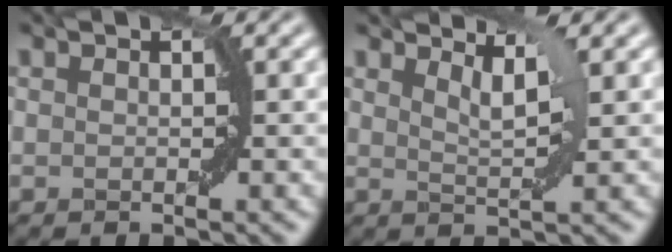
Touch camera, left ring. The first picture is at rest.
{"total": 2.3, "force": [1.7, 0.3, 1.4], "torque": [-0.018, -0.006, 0.031]}